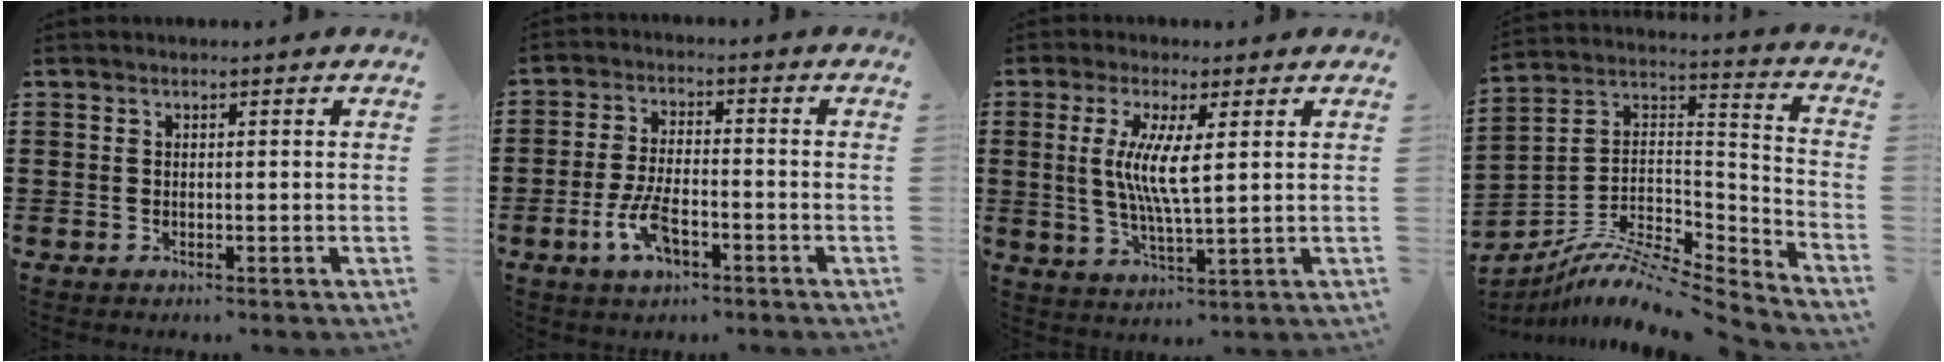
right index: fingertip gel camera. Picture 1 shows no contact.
{"total": 6.7, "force": [-2.8, 2.8, 5.3], "torque": [-0.121, -0.003, -0.056]}
{"total": 7.2, "force": [1.4, 1.2, 7.0], "torque": [-0.137, -0.003, 0.023]}
{"total": 7.9, "force": [-6.7, 2.0, 3.8], "torque": [-0.080, -0.001, -0.139]}